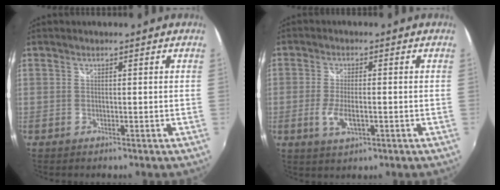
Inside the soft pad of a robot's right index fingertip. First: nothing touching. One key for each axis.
{"total": 5.4, "fx": -1.6, "fy": 1.9, "fz": 4.8, "tx": -0.099, "ty": -0.009, "tz": -0.030}